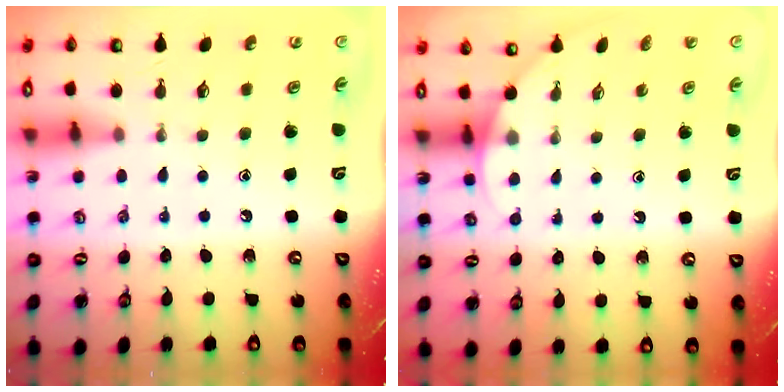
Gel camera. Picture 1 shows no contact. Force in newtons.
{"total": 2.8, "press": 2.8, "slide": 0.1}